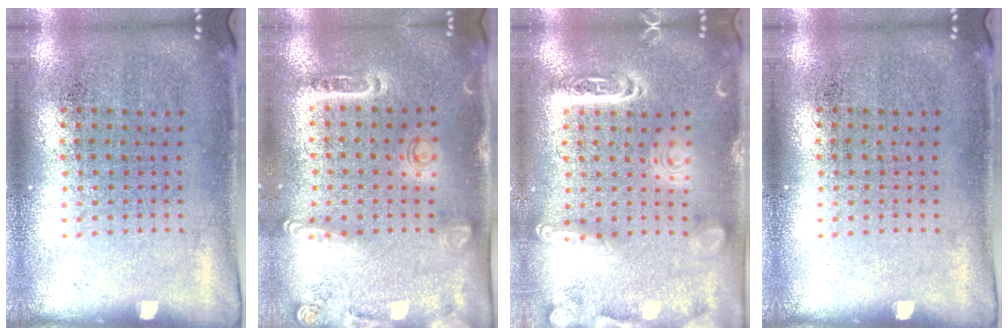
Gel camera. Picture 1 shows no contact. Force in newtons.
{"total": 1.7, "press": 1.5, "slide": 0.8}
{"total": 4.0, "press": 4.0, "slide": 0.4}
{"total": 0.0}